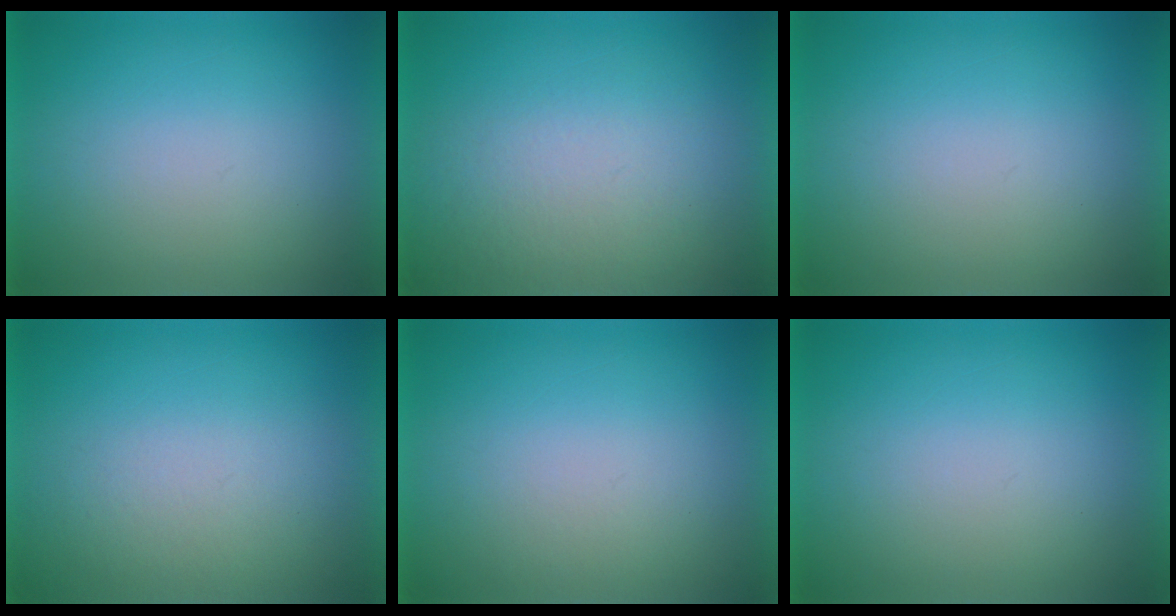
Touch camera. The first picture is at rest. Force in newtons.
{"total": 5.7}
{"total": 0.0}
{"total": 4.6}
{"total": 1.1}
{"total": 0.0}